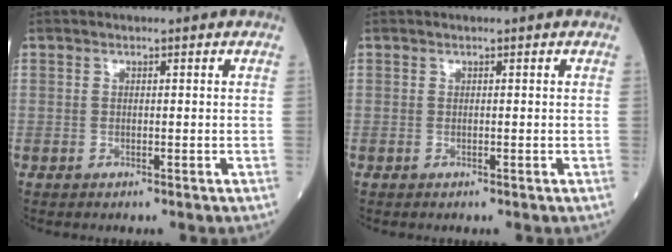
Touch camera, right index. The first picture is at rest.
{"total": 0.0}